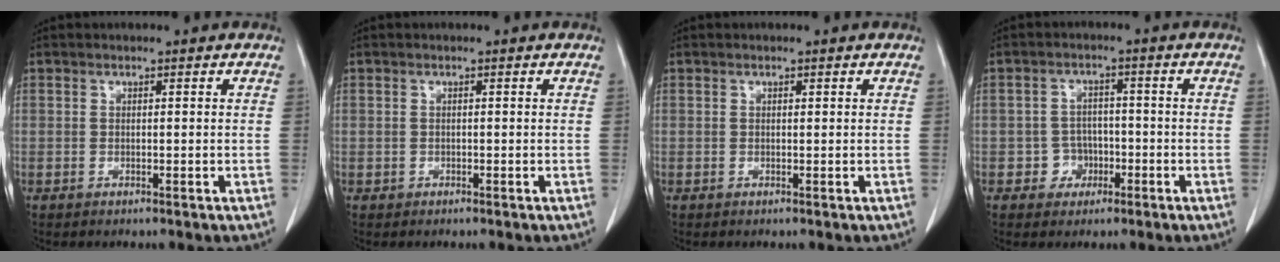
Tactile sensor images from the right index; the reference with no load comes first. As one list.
[{"total": 0.5, "force": [-0.2, 0.5, 0.0], "torque": [0.000, 0.005, -0.005]}, {"total": 0.0}, {"total": 3.7, "force": [-1.5, 3.4, 0.5], "torque": [0.004, 0.014, -0.021]}]